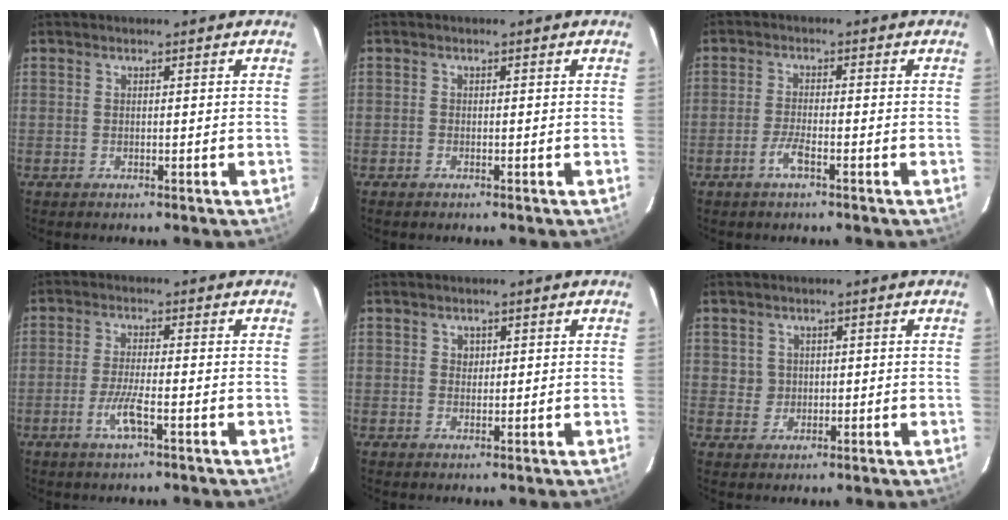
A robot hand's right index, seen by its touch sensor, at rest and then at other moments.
{"total": 0.6, "force": [-0.5, 0.3, 0.1], "torque": [-0.004, 0.000, -0.012]}
{"total": 3.1, "force": [-2.0, 0.5, 2.4], "torque": [-0.058, -0.002, -0.041]}
{"total": 4.8, "force": [-2.4, 0.5, 4.2], "torque": [-0.086, -0.007, -0.048]}
{"total": 1.2, "force": [0.4, 1.2, 0.2], "torque": [0.000, 0.004, 0.006]}
{"total": 2.6, "force": [0.4, 2.6, 0.2], "torque": [0.006, 0.009, 0.008]}